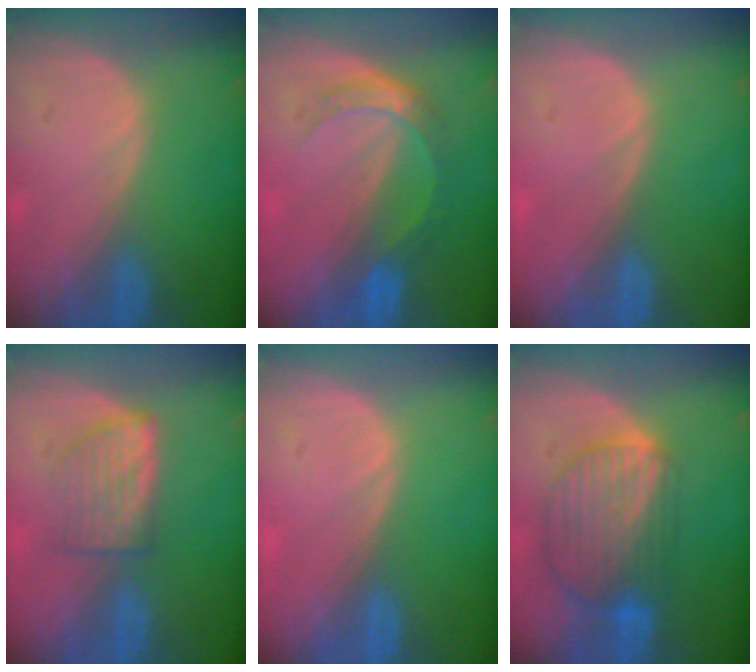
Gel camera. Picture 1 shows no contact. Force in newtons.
{"total": 5.4, "press": 4.8, "slide": 2.4}
{"total": 0.6, "press": 0.1, "slide": 0.6}
{"total": 5.0, "press": 4.9, "slide": 0.7}
{"total": 0.6, "press": 0.1, "slide": 0.6}
{"total": 9.3, "press": 7.9, "slide": 4.9}